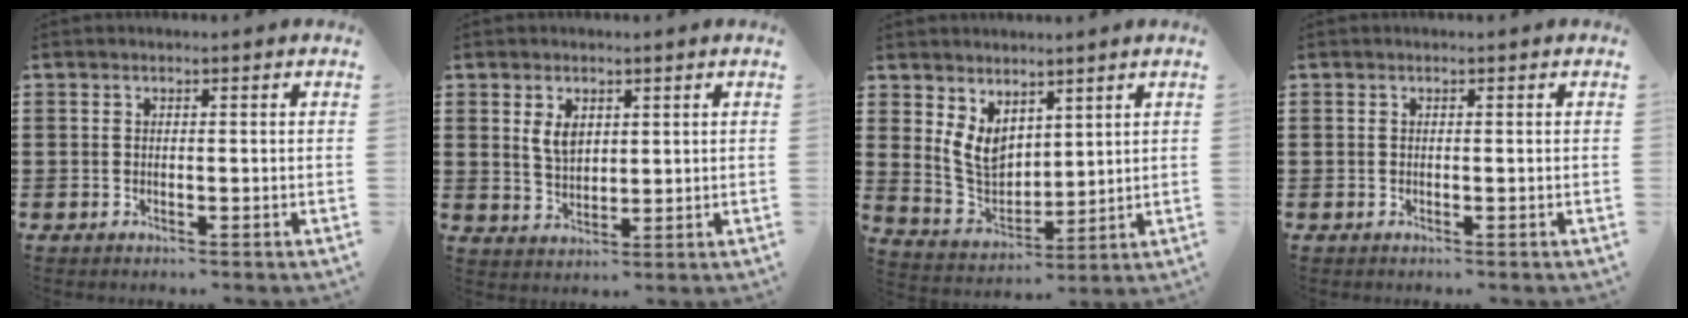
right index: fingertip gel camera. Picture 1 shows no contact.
{"total": 3.6, "force": [1.6, 2.1, 2.4], "torque": [-0.047, 0.003, 0.027]}
{"total": 6.5, "force": [3.4, 4.3, 3.4], "torque": [-0.096, -0.007, 0.064]}
{"total": 0.0}